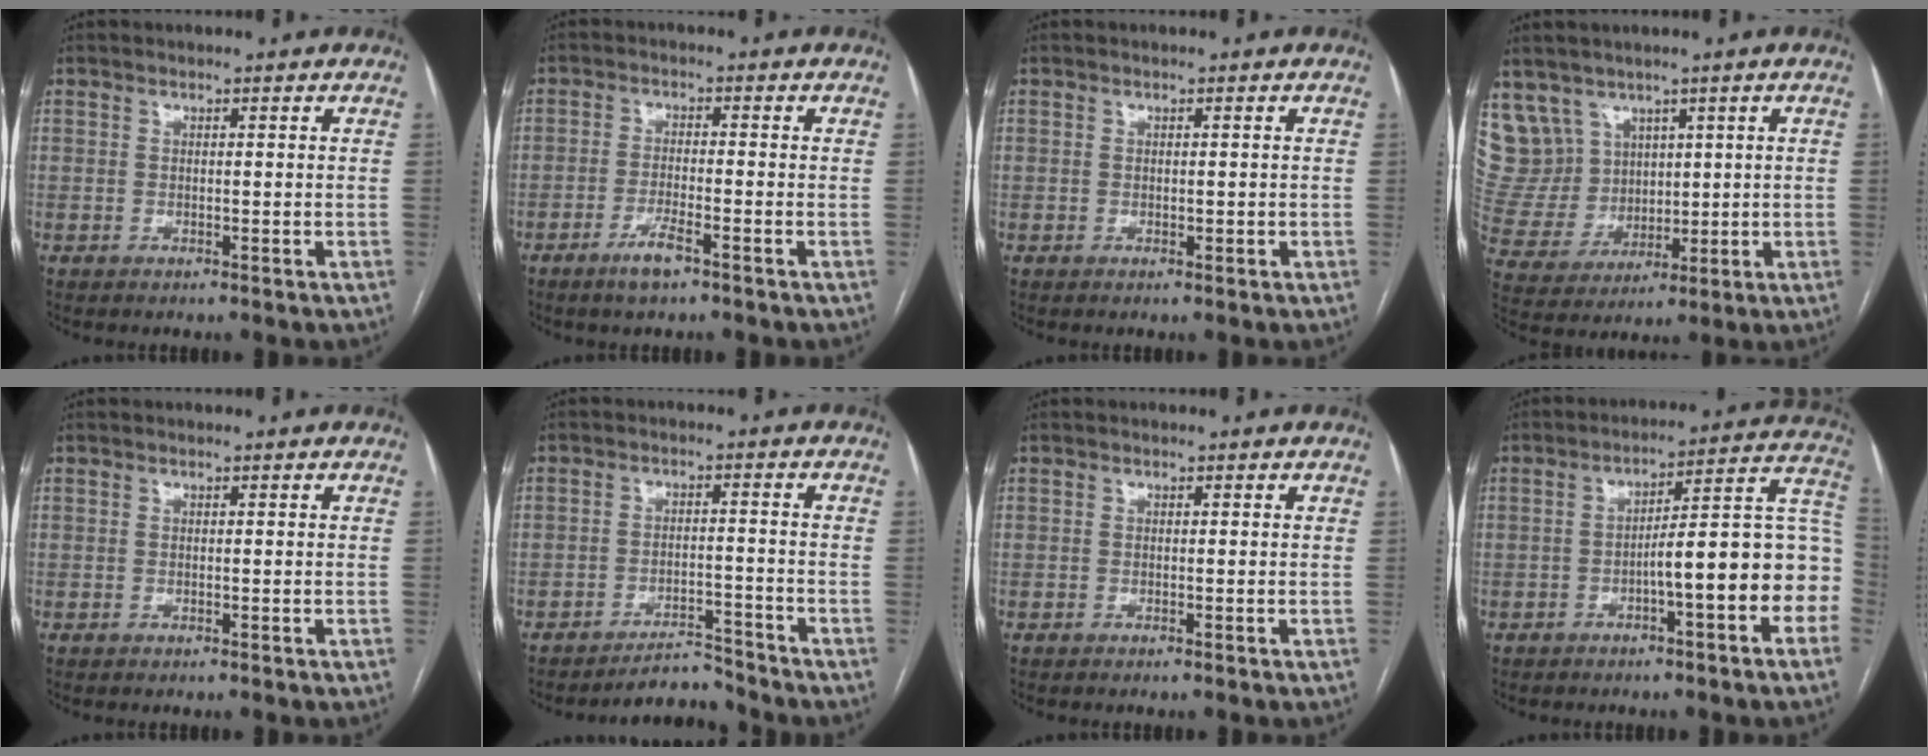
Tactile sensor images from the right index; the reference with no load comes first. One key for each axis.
{"total": 4.0, "fx": -2.7, "fy": 0.5, "fz": 3.0, "tx": -0.060, "ty": -0.003, "tz": -0.051}
{"total": 0.7, "fx": -0.1, "fy": 0.5, "fz": 0.5, "tx": -0.010, "ty": 0.002, "tz": 0.000}
{"total": 9.9, "fx": 5.9, "fy": 8.0, "fz": 0.7, "tx": -0.037, "ty": 0.046, "tz": 0.139}
{"total": 0.0}
{"total": 4.4, "fx": -4.4, "fy": 0.4, "fz": -0.4, "tx": 0.012, "ty": 0.007, "tz": -0.070}
{"total": 0.0}
{"total": 13.5, "fx": -3.9, "fy": 1.7, "fz": 12.7, "tx": -0.158, "ty": 0.042, "tz": -0.052}